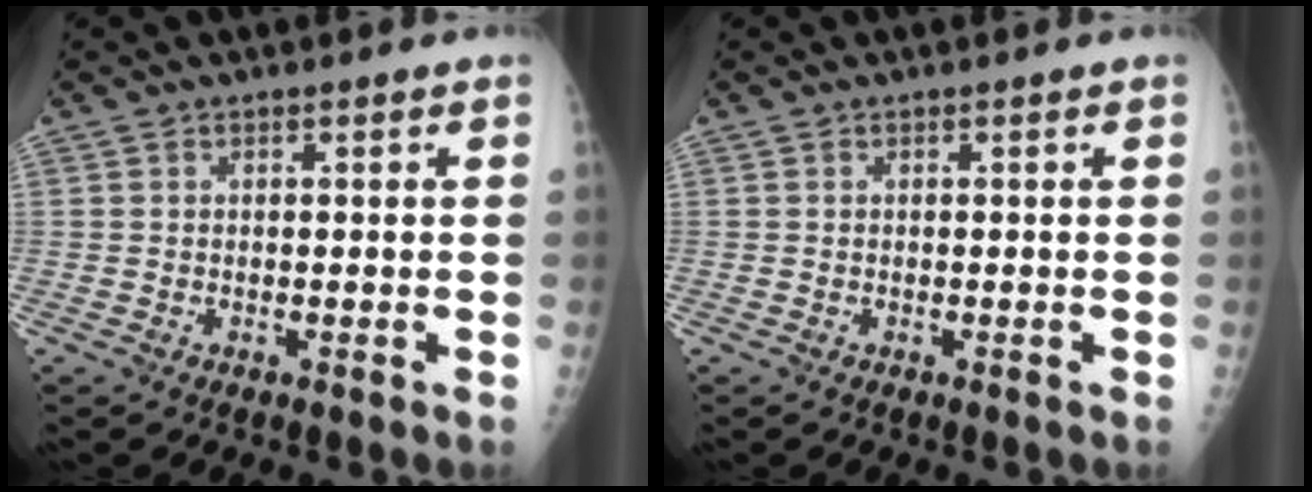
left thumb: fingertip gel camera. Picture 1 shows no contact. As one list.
[{"total": 0.0}]